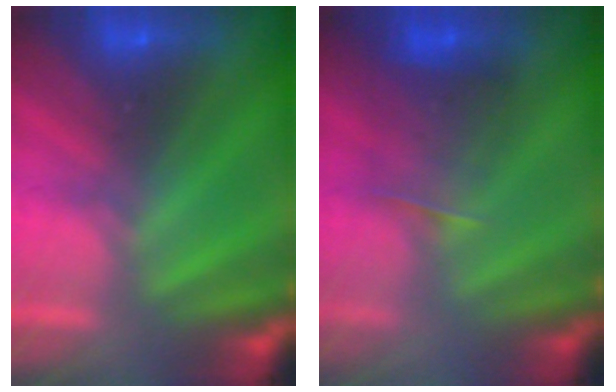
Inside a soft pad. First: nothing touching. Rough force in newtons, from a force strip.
{"total": 2.3}